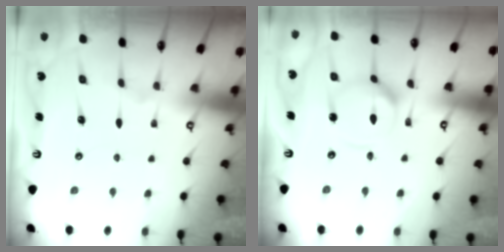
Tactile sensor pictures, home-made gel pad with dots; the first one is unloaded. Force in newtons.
{"total": 11.5, "press": 11.4, "slide": 1.2}